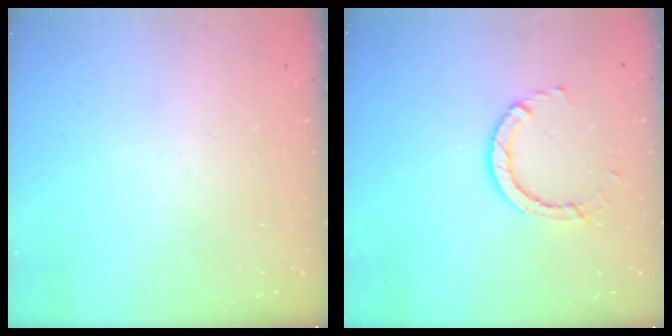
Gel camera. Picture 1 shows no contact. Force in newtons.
{"total": 5.1, "press": 5.1, "slide": 0.3}